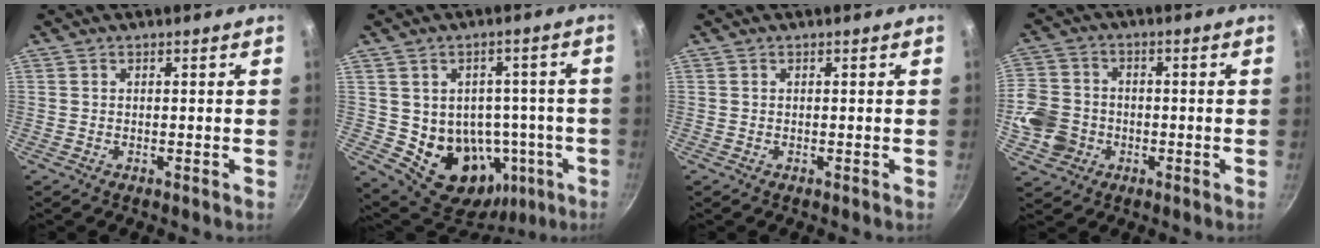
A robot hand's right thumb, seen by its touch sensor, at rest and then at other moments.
{"total": 16.9, "force": [-3.5, 13.6, 9.3], "torque": [-0.079, 0.024, -0.024]}
{"total": 0.0}
{"total": 10.7, "force": [-2.2, 9.4, 4.6], "torque": [-0.079, 0.024, -0.052]}